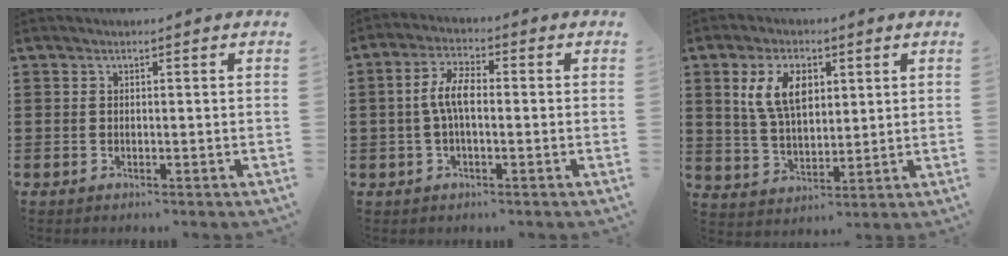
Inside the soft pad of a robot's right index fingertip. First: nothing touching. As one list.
[{"total": 5.4, "force": [-0.2, 2.0, 5.0], "torque": [-0.112, 0.002, -0.009]}, {"total": 7.7, "force": [2.9, 4.2, 5.7], "torque": [-0.132, 0.013, 0.051]}]